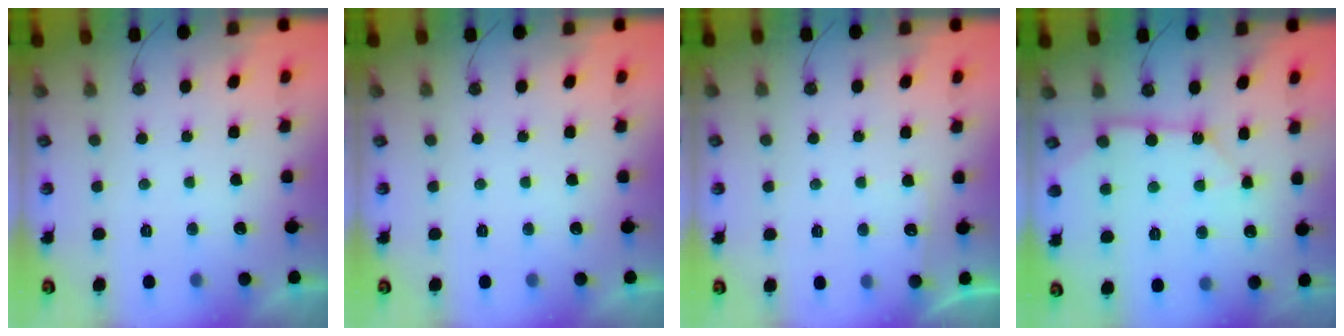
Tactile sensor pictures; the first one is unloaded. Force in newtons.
{"total": 0.0}
{"total": 4.0, "press": 4.0, "slide": 0.6}
{"total": 11.3, "press": 11.2, "slide": 1.2}